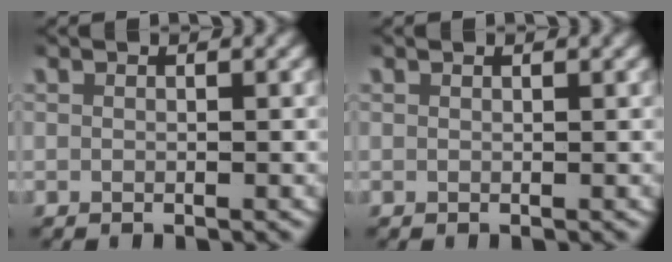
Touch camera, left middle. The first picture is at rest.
{"total": 0.0}